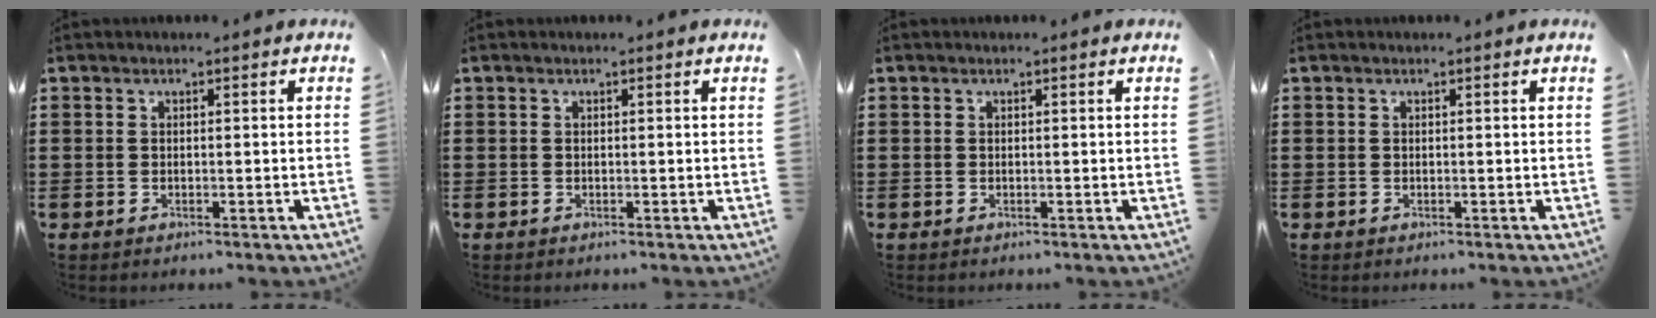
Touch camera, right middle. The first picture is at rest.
{"total": 0.0}
{"total": 0.0}
{"total": 0.0}